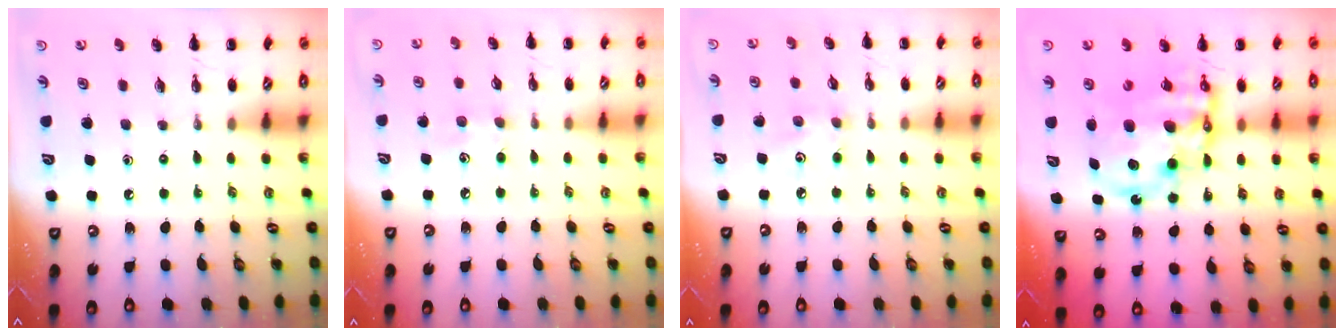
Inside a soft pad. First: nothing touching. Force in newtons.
{"total": 5.2, "press": 5.1, "slide": 1.3}
{"total": 3.3, "press": 3.2, "slide": 0.8}
{"total": 16.1, "press": 15.7, "slide": 3.6}